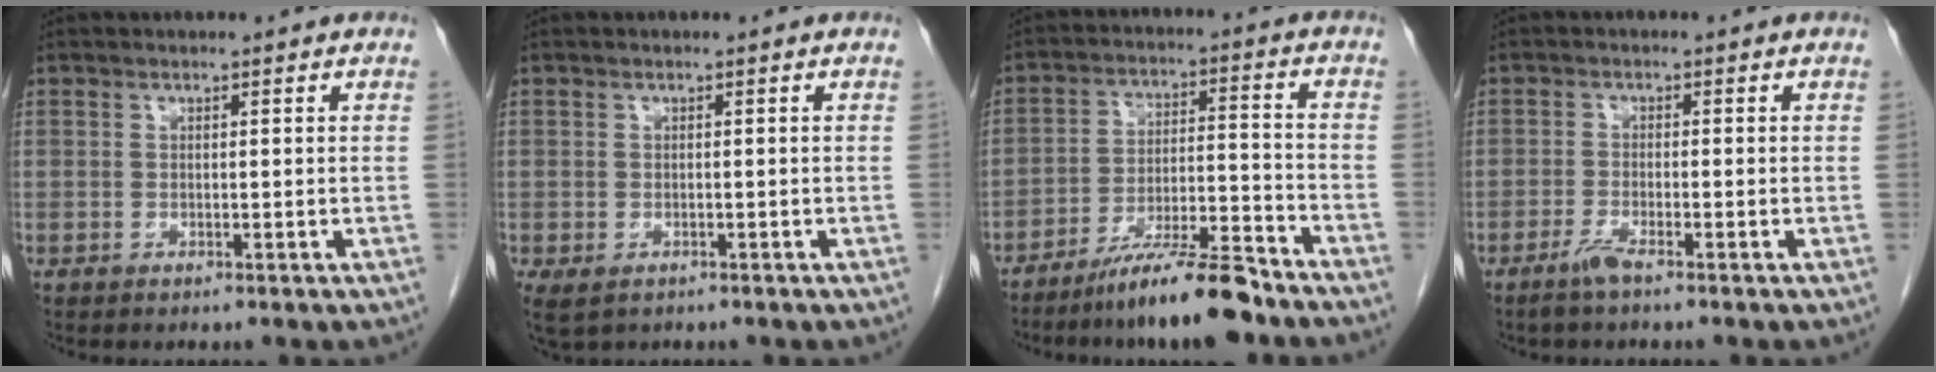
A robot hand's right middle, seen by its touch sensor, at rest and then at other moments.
{"total": 3.5, "force": [-1.9, 2.4, 1.8], "torque": [-0.034, -0.008, -0.025]}
{"total": 11.2, "force": [-9.1, 0.7, 6.4], "torque": [-0.103, -0.005, -0.157]}
{"total": 2.2, "force": [-1.7, -0.1, 1.4], "torque": [-0.038, -0.005, -0.037]}